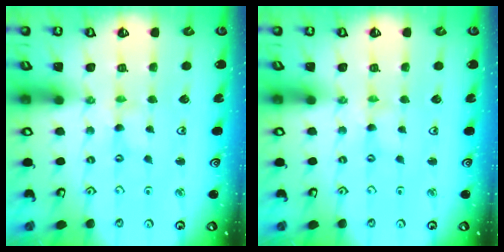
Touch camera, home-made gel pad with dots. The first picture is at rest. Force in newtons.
{"total": 0.0}